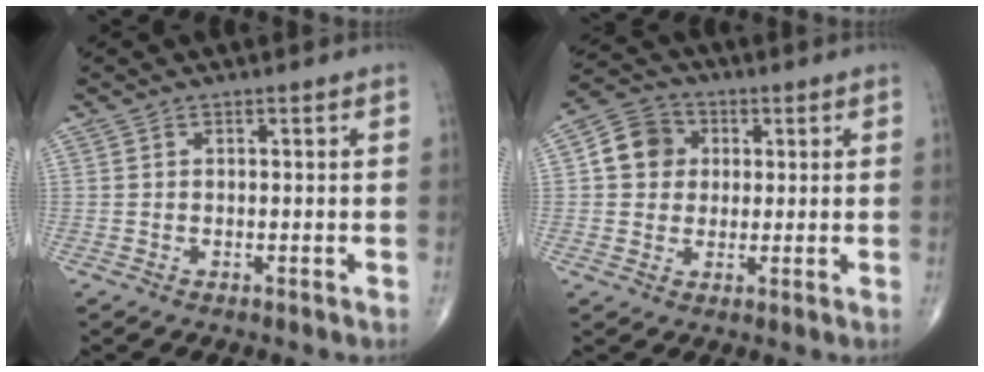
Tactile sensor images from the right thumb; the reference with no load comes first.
{"total": 8.1, "force": [1.4, 7.2, 3.5], "torque": [-0.041, 0.009, 0.012]}